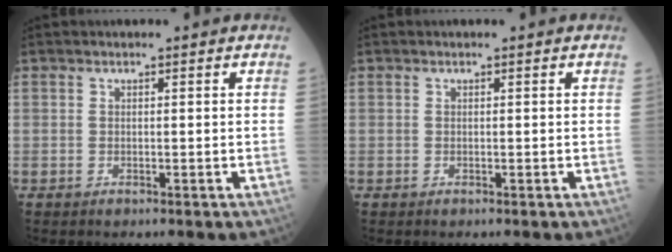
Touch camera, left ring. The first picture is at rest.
{"total": 0.0}